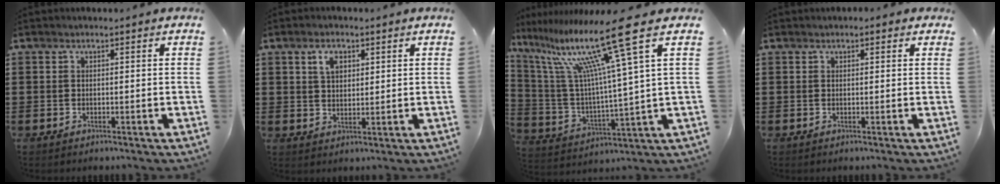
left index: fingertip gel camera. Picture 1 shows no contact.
{"total": 3.5, "force": [1.8, 2.0, 2.2], "torque": [-0.043, 0.005, 0.030]}
{"total": 17.0, "force": [10.2, 0.4, 13.6], "torque": [-0.288, -0.060, 0.151]}
{"total": 0.6, "force": [0.4, 0.4, 0.3], "torque": [-0.008, 0.004, 0.007]}